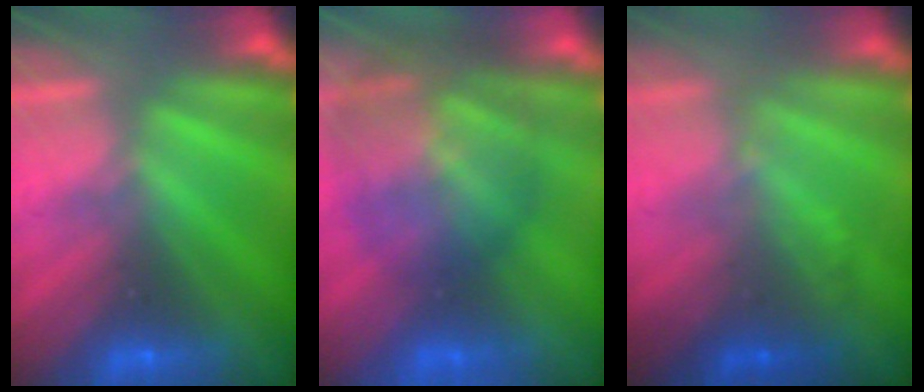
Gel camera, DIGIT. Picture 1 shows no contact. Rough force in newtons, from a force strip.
{"total": 11.3}
{"total": 2.0}